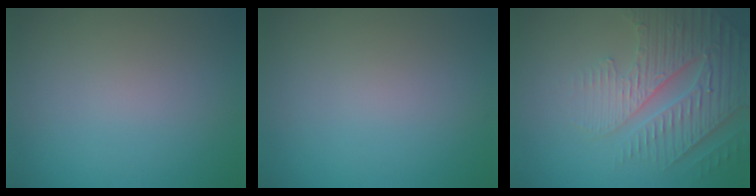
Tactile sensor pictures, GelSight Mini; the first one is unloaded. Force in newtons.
{"total": 0.0}
{"total": 5.1, "press": 4.6, "slide": 2.3}